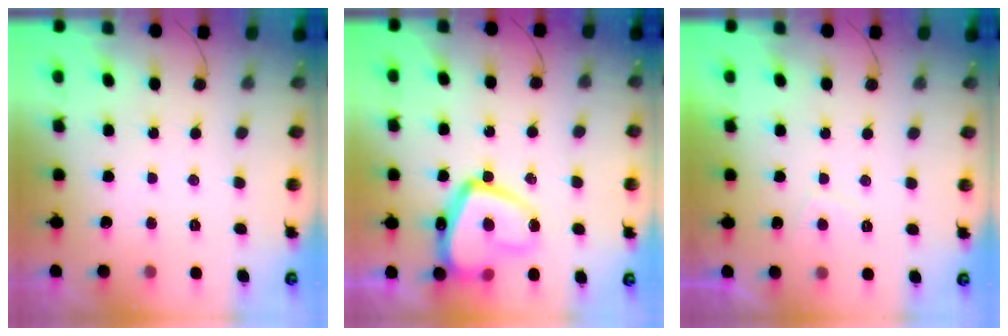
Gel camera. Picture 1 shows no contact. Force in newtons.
{"total": 17.7, "press": 17.7, "slide": 1.5}
{"total": 2.8, "press": 2.7, "slide": 0.8}